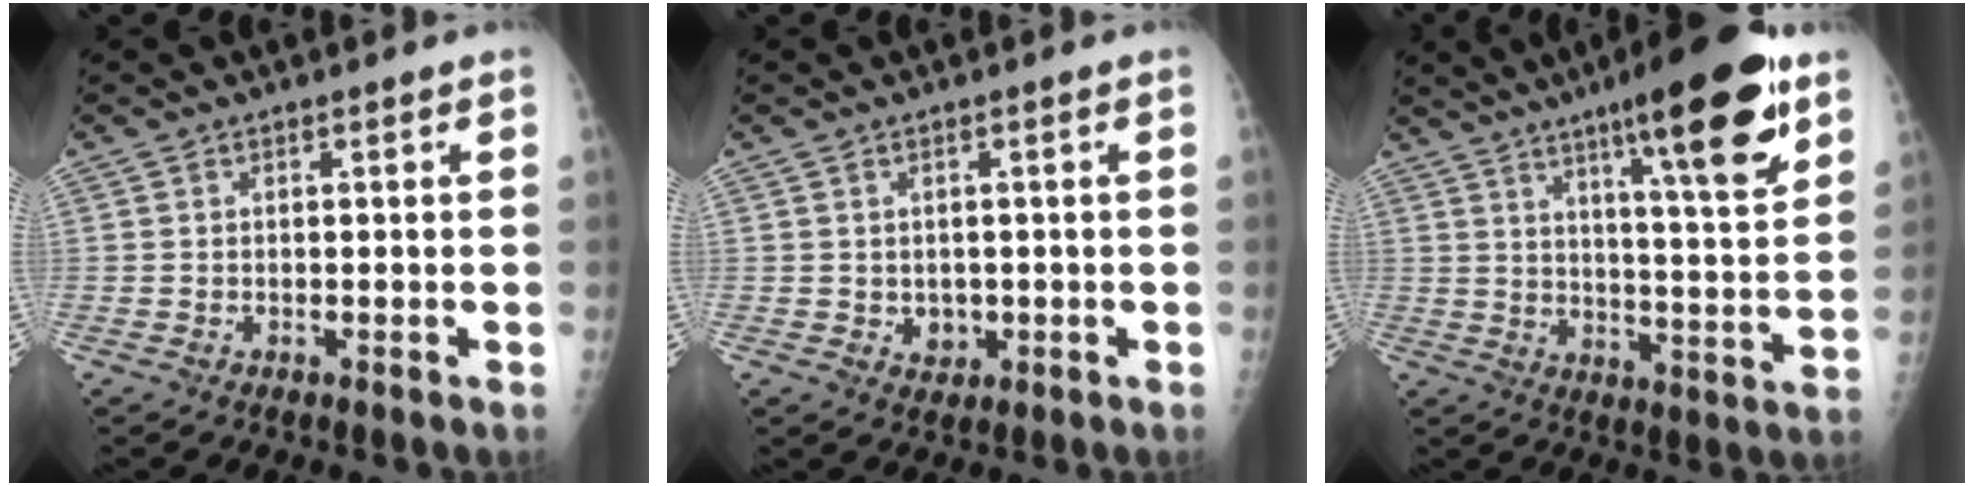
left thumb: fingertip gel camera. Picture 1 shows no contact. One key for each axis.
{"total": 2.5, "fx": -0.2, "fy": 2.2, "fz": 1.2, "tx": -0.006, "ty": -0.001, "tz": 0.005}
{"total": 18.8, "fx": 10.8, "fy": 3.3, "fz": 15.0, "tx": -0.192, "ty": -0.053, "tz": 0.161}